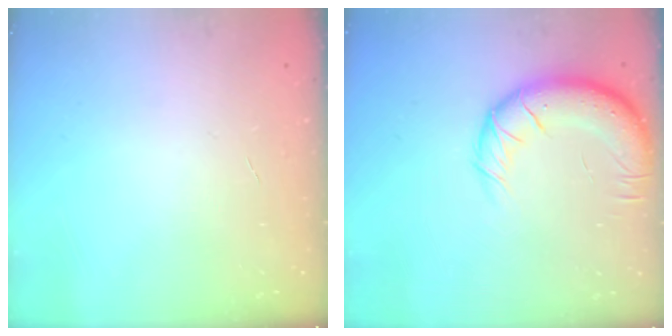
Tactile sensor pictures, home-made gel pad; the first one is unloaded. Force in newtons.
{"total": 14.0, "press": 13.6, "slide": 3.3}